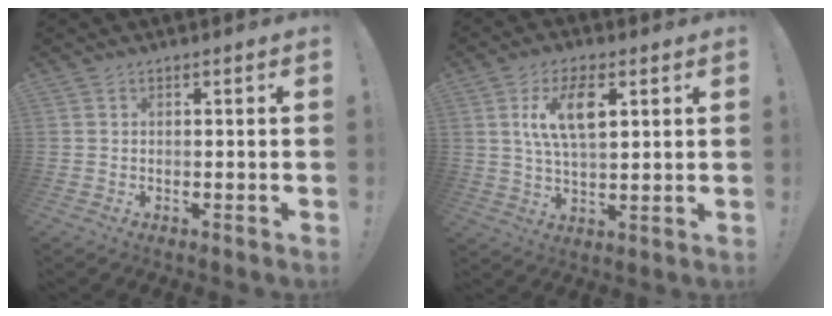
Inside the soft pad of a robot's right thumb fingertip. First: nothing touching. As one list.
[{"total": 12.3, "force": [2.9, 7.8, 9.0], "torque": [-0.146, 0.011, 0.051]}]